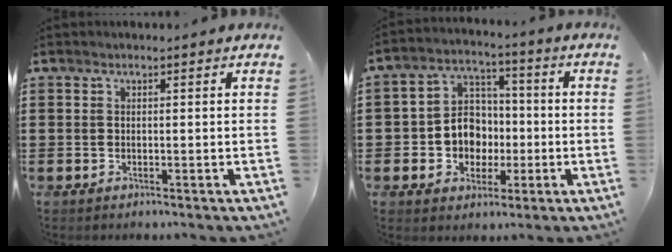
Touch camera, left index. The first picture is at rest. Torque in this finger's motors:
{"motor_torque": [0.62, 0.32, 0.37, 0.09]}